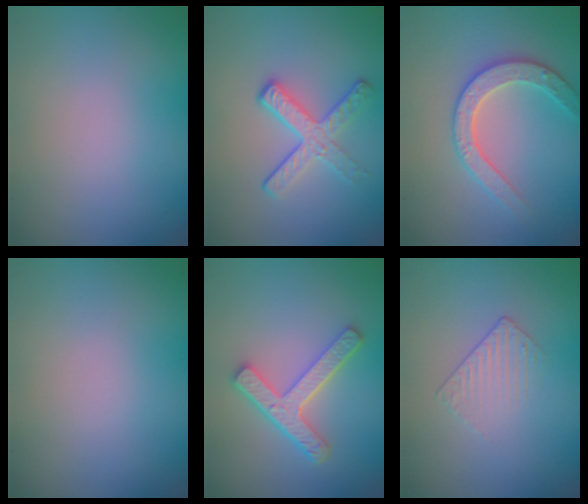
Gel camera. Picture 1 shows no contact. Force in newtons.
{"total": 3.3, "press": 2.6, "slide": 2.0}
{"total": 3.0, "press": 2.9, "slide": 0.5}
{"total": 0.0}
{"total": 4.3, "press": 3.3, "slide": 2.7}
{"total": 1.3, "press": 0.6, "slide": 1.1}